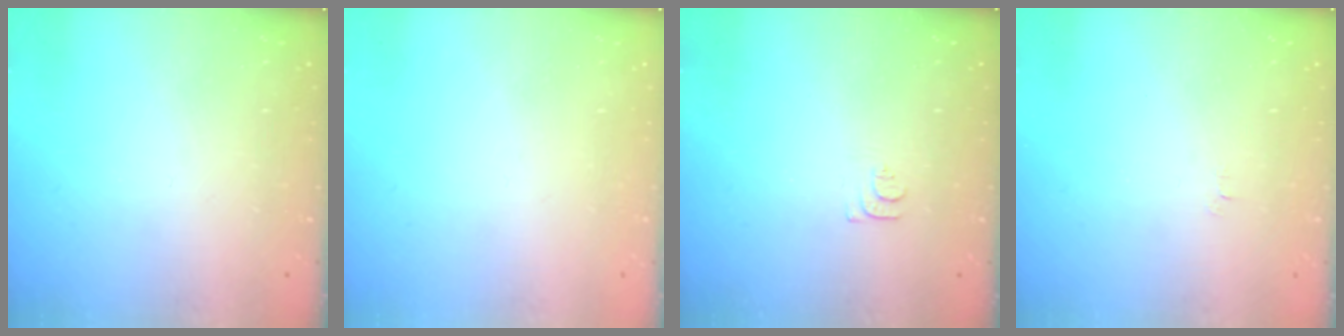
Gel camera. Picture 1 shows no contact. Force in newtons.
{"total": 1.5, "press": 1.5, "slide": 0.1}
{"total": 3.7, "press": 3.6, "slide": 0.5}
{"total": 2.5, "press": 2.5, "slide": 0.3}